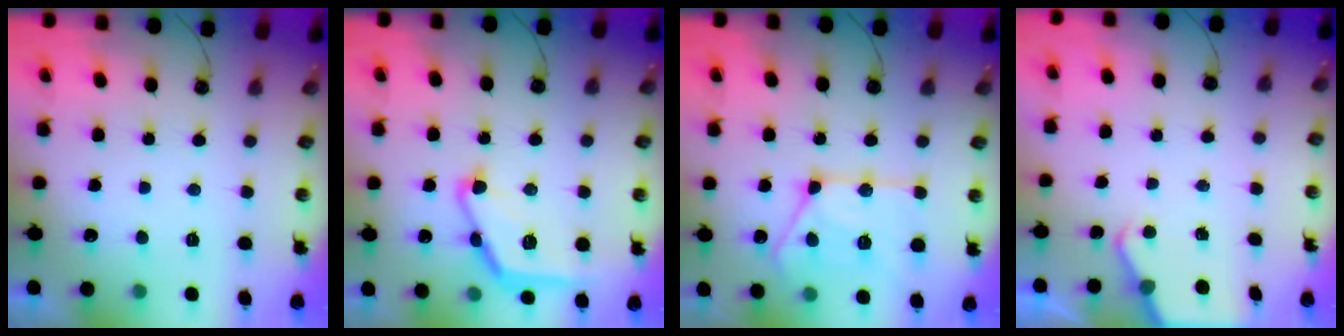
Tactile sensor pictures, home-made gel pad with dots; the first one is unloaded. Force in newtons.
{"total": 14.3, "press": 14.2, "slide": 0.5}
{"total": 17.7, "press": 17.7, "slide": 1.8}
{"total": 2.8, "press": 2.8, "slide": 0.0}